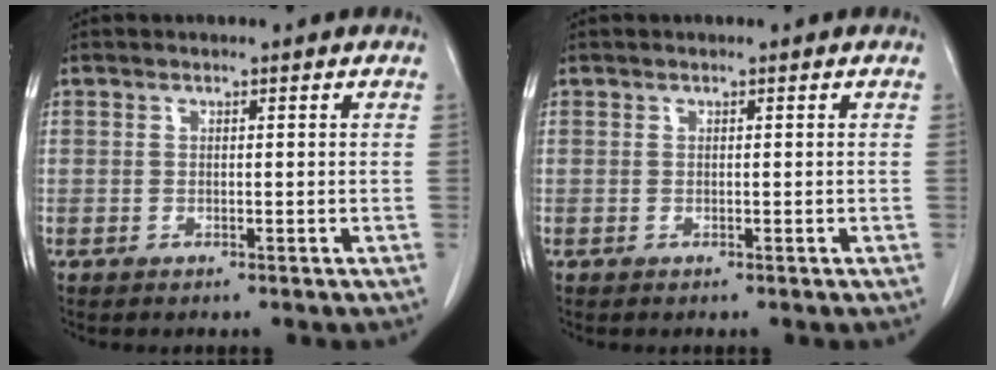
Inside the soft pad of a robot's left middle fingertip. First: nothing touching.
{"total": 0.0}